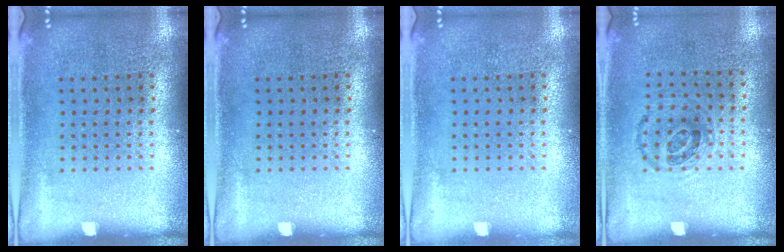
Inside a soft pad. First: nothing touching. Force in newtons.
{"total": 0.0}
{"total": 0.0}
{"total": 0.9, "press": 0.7, "slide": 0.5}